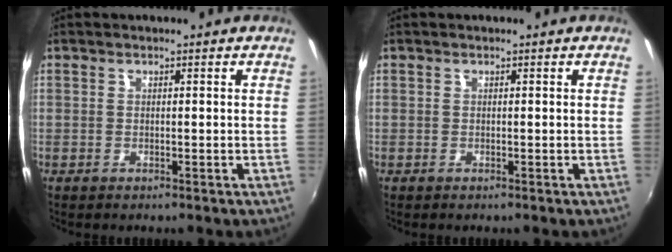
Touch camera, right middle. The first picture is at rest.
{"total": 0.0}